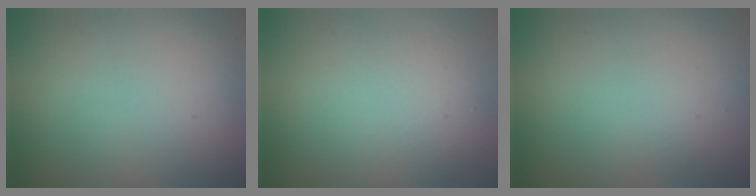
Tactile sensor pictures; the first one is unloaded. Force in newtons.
{"total": 4.0, "press": 4.0, "slide": 0.5}
{"total": 1.4, "press": 1.4, "slide": 0.1}